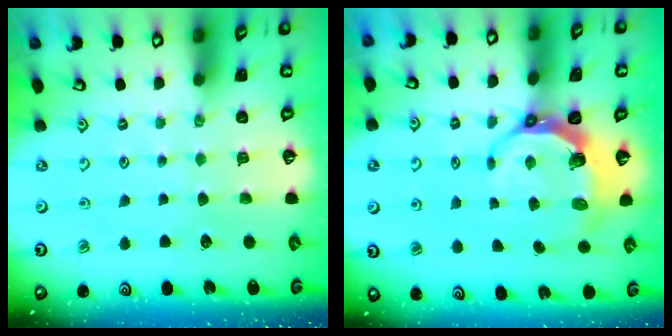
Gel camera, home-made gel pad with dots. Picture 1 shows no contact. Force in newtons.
{"total": 7.0, "press": 5.5, "slide": 4.3}